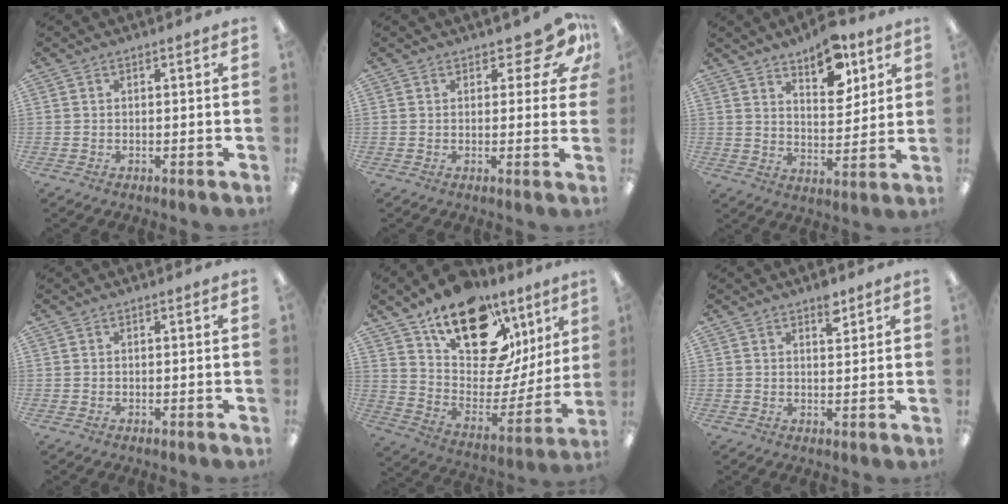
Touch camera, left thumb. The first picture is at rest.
{"total": 7.2, "force": [4.6, 3.3, 4.4], "torque": [-0.044, -0.027, 0.078]}
{"total": 10.5, "force": [7.4, 5.0, 5.5], "torque": [-0.065, -0.038, 0.125]}
{"total": 0.0}
{"total": 21.8, "force": [14.5, 11.1, 11.9], "torque": [-0.184, -0.102, 0.259]}
{"total": 4.5, "force": [3.2, 2.1, 2.5], "torque": [-0.015, -0.021, 0.048]}